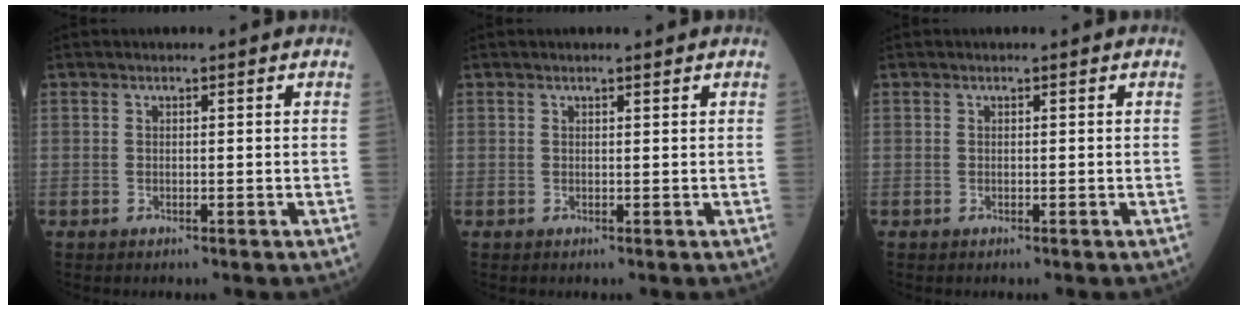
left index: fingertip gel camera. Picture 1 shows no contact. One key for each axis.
{"total": 1.0, "fx": 0.9, "fy": 0.1, "fz": 0.5, "tx": -0.011, "ty": 0.004, "tz": 0.015}
{"total": 0.0}